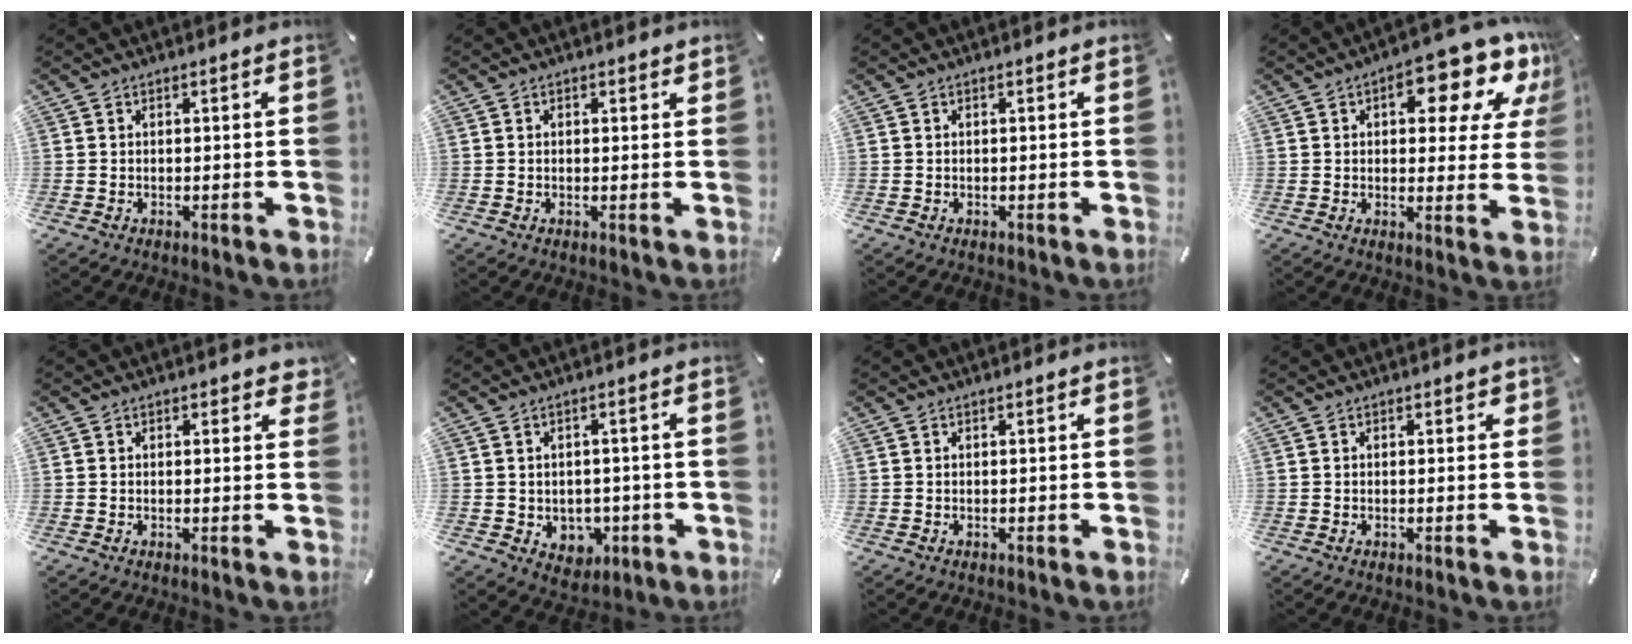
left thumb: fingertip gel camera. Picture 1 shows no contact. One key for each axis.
{"total": 0.9, "fx": 0.3, "fy": 0.6, "fz": 0.5, "tx": -0.002, "ty": 0.002, "tz": 0.002}
{"total": 0.0}
{"total": 15.2, "fx": 7.6, "fy": 7.2, "fz": 11.1, "tx": -0.128, "ty": -0.044, "tz": 0.118}
{"total": 1.4, "fx": 0.7, "fy": 0.8, "fz": 0.9, "tx": -0.002, "ty": -0.002, "tz": 0.009}
{"total": 5.0, "fx": -0.3, "fy": 4.7, "fz": 1.7, "tx": -0.014, "ty": 0.001, "tz": -0.004}
{"total": 0.0}
{"total": 1.0, "fx": 0.2, "fy": 0.8, "fz": 0.6, "tx": -0.004, "ty": 0.004, "tz": -0.001}